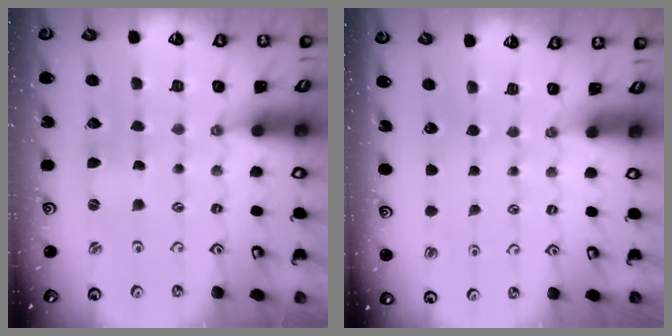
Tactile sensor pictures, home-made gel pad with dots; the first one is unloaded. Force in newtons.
{"total": 0.0}